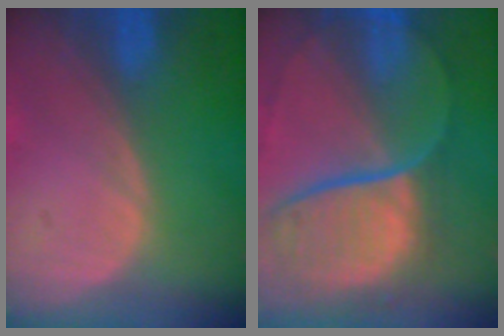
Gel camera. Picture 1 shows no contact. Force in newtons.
{"total": 11.4, "press": 9.5, "slide": 6.4}